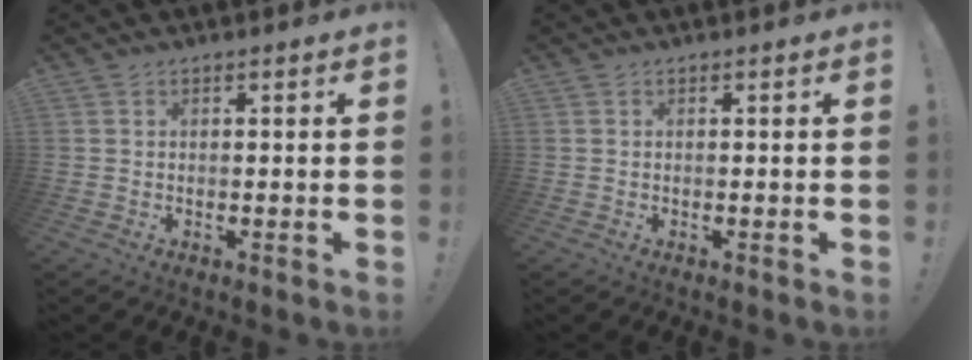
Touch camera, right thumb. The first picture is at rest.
{"total": 0.0}